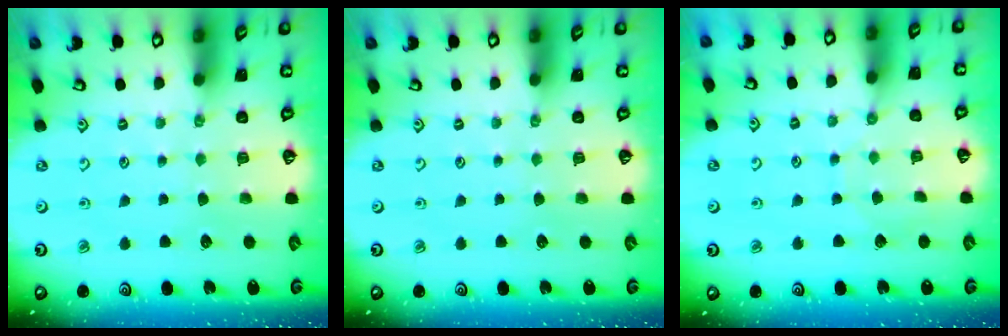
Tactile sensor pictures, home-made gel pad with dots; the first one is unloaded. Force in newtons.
{"total": 0.0}
{"total": 4.1, "press": 4.1, "slide": 0.4}